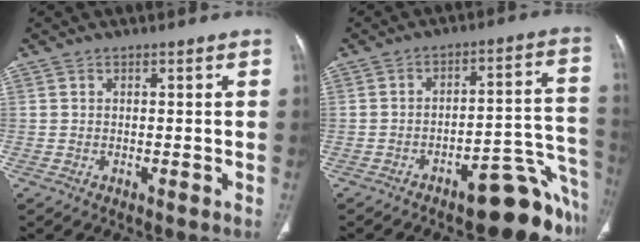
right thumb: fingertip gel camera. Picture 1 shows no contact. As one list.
[{"total": 14.4, "force": [-9.2, 4.3, 10.2], "torque": [-0.046, 0.096, -0.124]}]